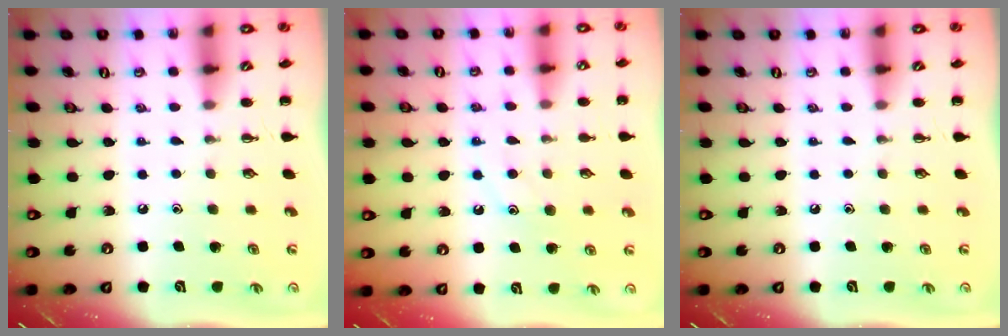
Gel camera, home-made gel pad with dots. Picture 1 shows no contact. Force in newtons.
{"total": 9.3, "press": 9.3, "slide": 1.0}
{"total": 0.0}